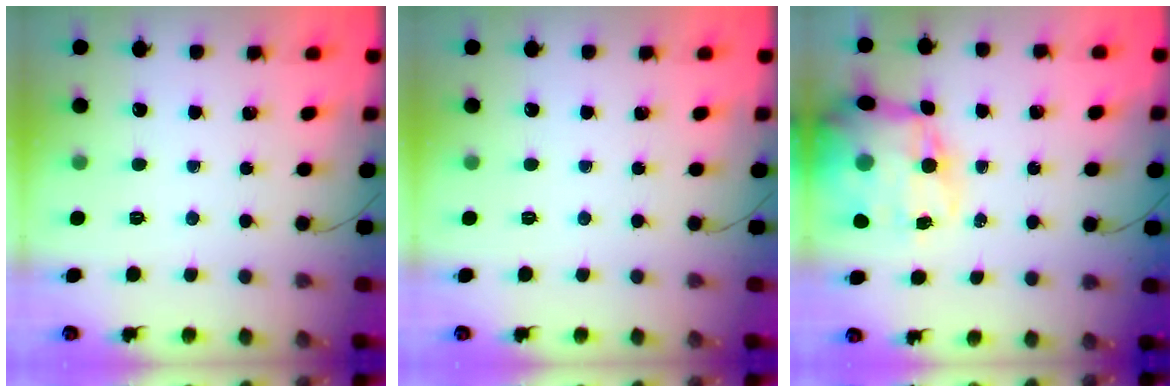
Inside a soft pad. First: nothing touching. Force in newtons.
{"total": 0.0}
{"total": 17.7, "press": 17.2, "slide": 4.2}